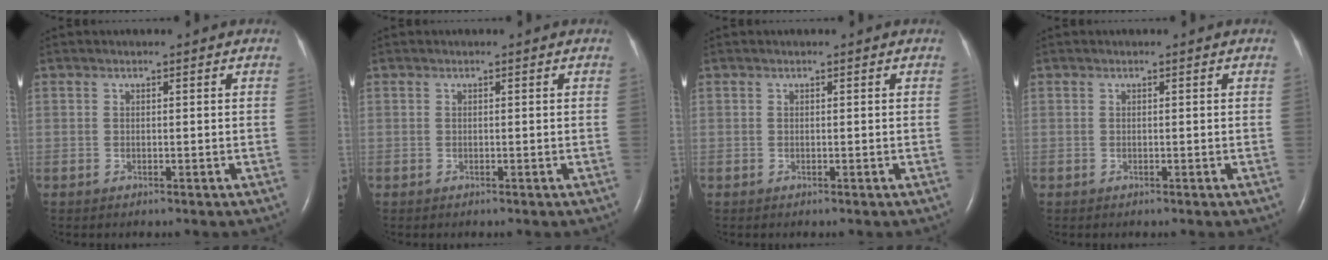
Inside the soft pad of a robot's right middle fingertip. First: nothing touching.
{"total": 0.0}
{"total": 0.0}
{"total": 0.0}